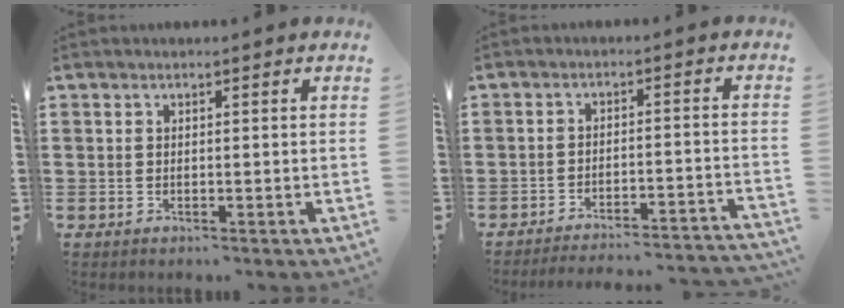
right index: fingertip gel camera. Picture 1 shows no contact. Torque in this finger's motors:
{"motor_torque": [1.09, 1.05, 0.20, 0.05]}